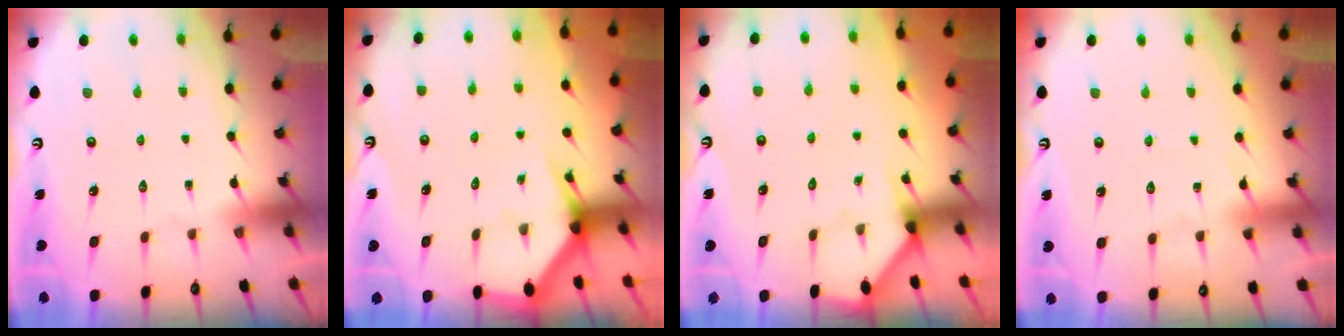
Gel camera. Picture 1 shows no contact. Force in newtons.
{"total": 2.8, "press": 2.8, "slide": 0.1}
{"total": 1.9, "press": 1.9, "slide": 0.1}
{"total": 1.9, "press": 1.9, "slide": 0.2}